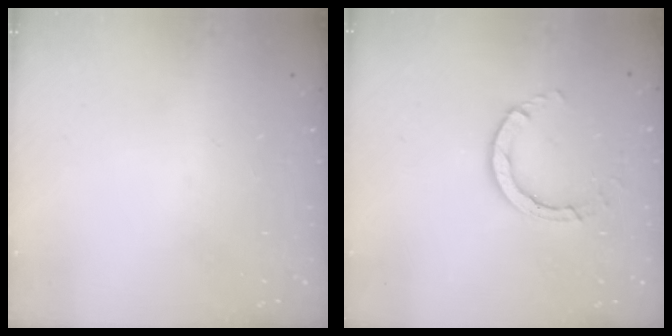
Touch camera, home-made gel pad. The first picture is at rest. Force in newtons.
{"total": 4.7, "press": 4.7, "slide": 0.3}